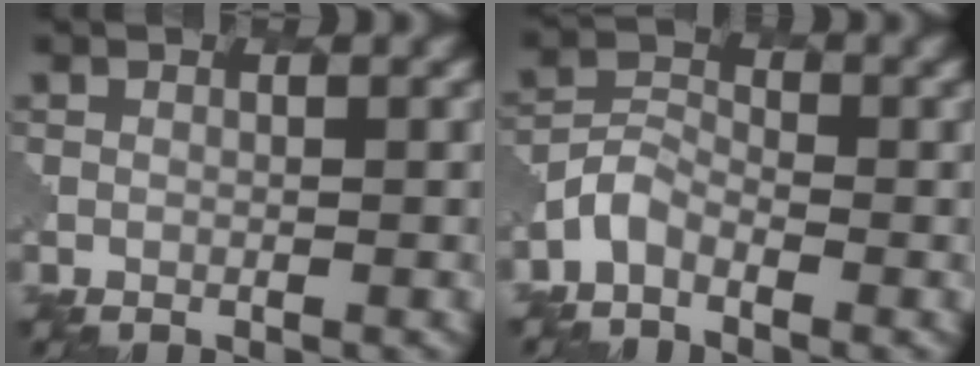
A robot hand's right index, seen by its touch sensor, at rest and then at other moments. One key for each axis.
{"total": 2.2, "fx": -1.6, "fy": 1.3, "fz": 0.8, "tx": -0.020, "ty": 0.003, "tz": -0.044}